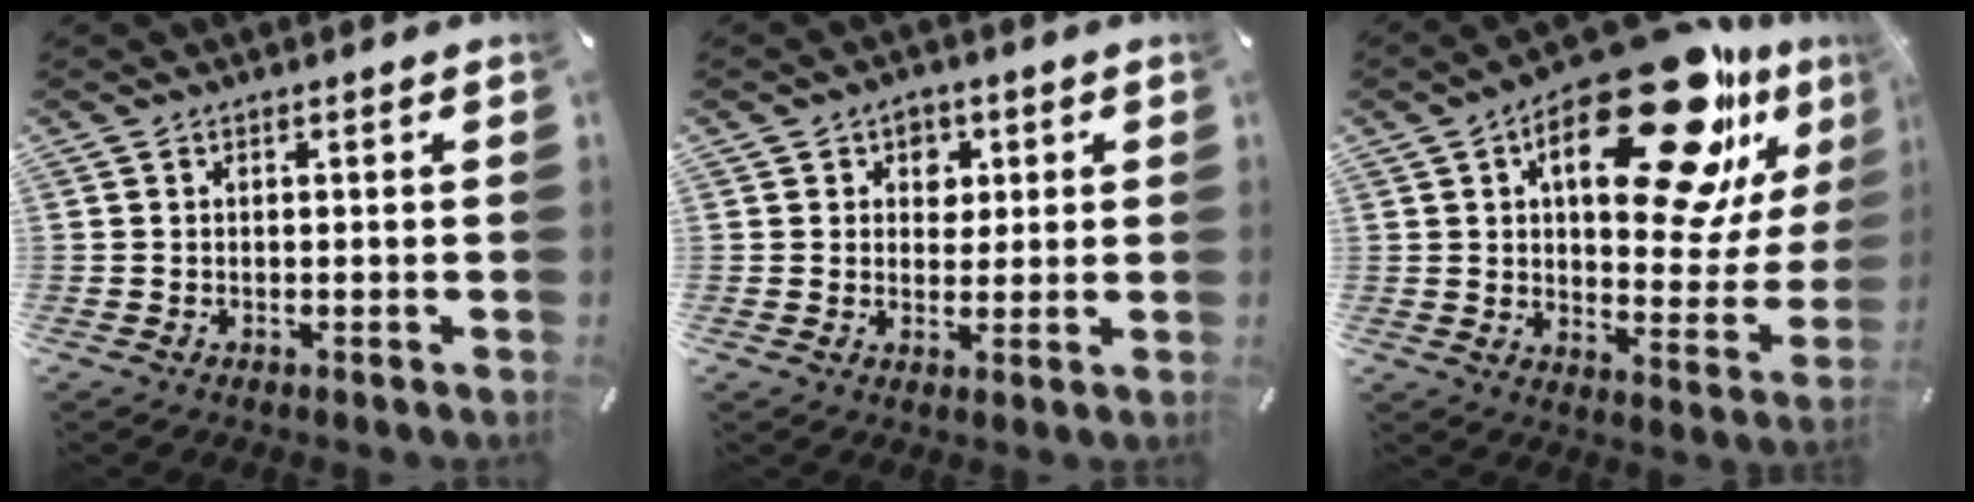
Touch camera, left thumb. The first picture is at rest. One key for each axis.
{"total": 4.7, "fx": 1.5, "fy": 4.2, "fz": 1.4, "tx": -0.008, "ty": -0.003, "tz": 0.019}
{"total": 28.1, "fx": 15.7, "fy": 12.7, "fz": 19.5, "tx": -0.259, "ty": -0.106, "tz": 0.255}